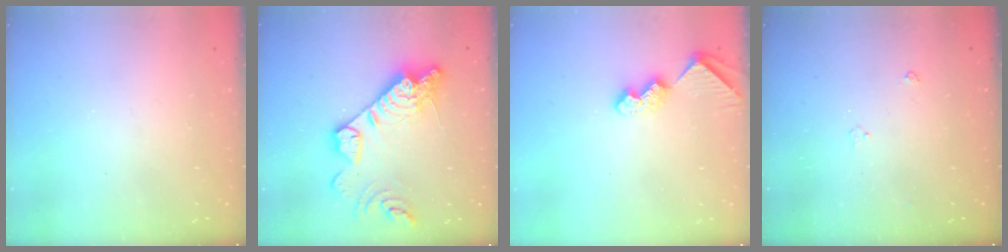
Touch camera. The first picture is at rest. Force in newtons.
{"total": 19.4, "press": 19.3, "slide": 1.9}
{"total": 8.7, "press": 8.7, "slide": 0.7}
{"total": 3.1, "press": 3.0, "slide": 0.6}